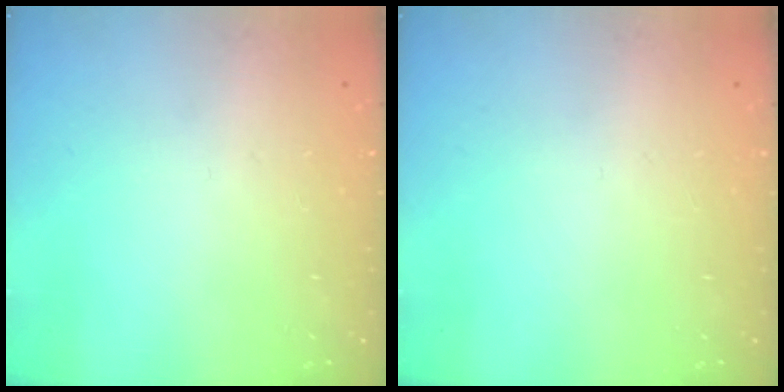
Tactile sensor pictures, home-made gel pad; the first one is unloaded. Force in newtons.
{"total": 0.0}